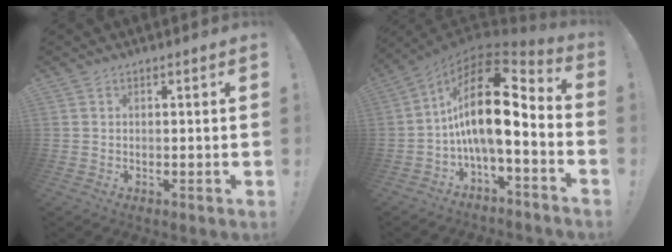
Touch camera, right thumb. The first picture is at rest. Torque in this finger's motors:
{"motor_torque": [2.11, 2.90, 1.95, -0.82, 0.30]}